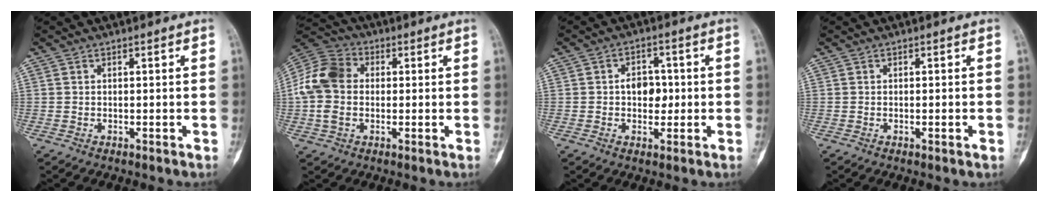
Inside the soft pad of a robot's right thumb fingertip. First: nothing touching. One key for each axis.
{"total": 12.1, "fx": 0.4, "fy": 8.9, "fz": 8.2, "tx": -0.166, "ty": 0.030, "tz": 0.000}
{"total": 7.6, "fx": -0.5, "fy": 5.1, "fz": 5.6, "tx": -0.060, "ty": 0.019, "tz": -0.014}
{"total": 1.1, "fx": -0.3, "fy": 0.2, "fz": 1.1, "tx": -0.014, "ty": 0.000, "tz": -0.003}